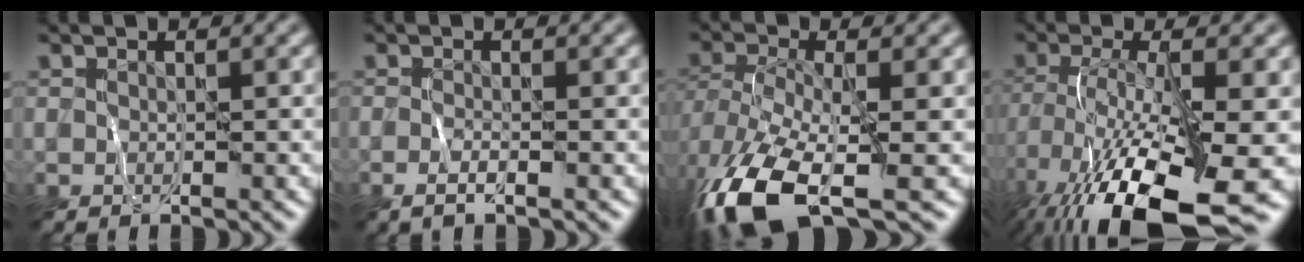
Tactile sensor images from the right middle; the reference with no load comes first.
{"total": 1.1, "force": [-0.7, -0.1, 0.8], "torque": [-0.016, 0.002, -0.015]}
{"total": 10.7, "force": [-5.9, 4.0, 8.0], "torque": [-0.182, -0.020, -0.112]}
{"total": 14.8, "force": [-8.3, 4.1, 11.5], "torque": [-0.231, -0.028, -0.133]}